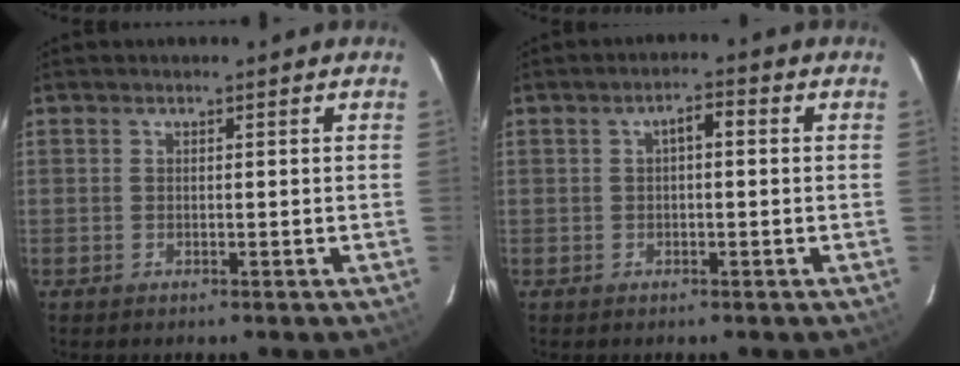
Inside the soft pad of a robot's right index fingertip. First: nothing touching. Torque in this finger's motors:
{"motor_torque": [0.21, 0.02, 0.24, 0.04]}